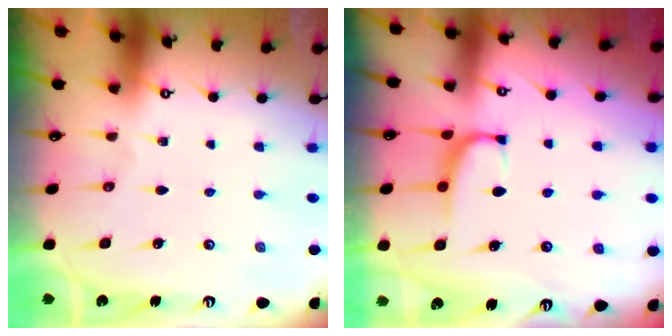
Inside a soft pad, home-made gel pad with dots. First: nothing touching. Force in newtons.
{"total": 0.7, "press": 0.0, "slide": 0.7}